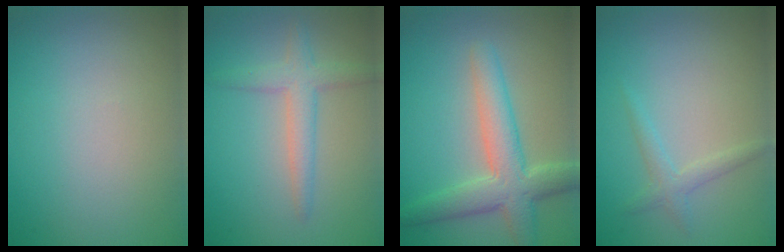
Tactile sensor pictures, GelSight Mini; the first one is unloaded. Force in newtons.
{"total": 2.9, "press": 2.9, "slide": 0.2}
{"total": 5.4, "press": 5.4, "slide": 0.2}
{"total": 1.5, "press": 1.5, "slide": 0.0}